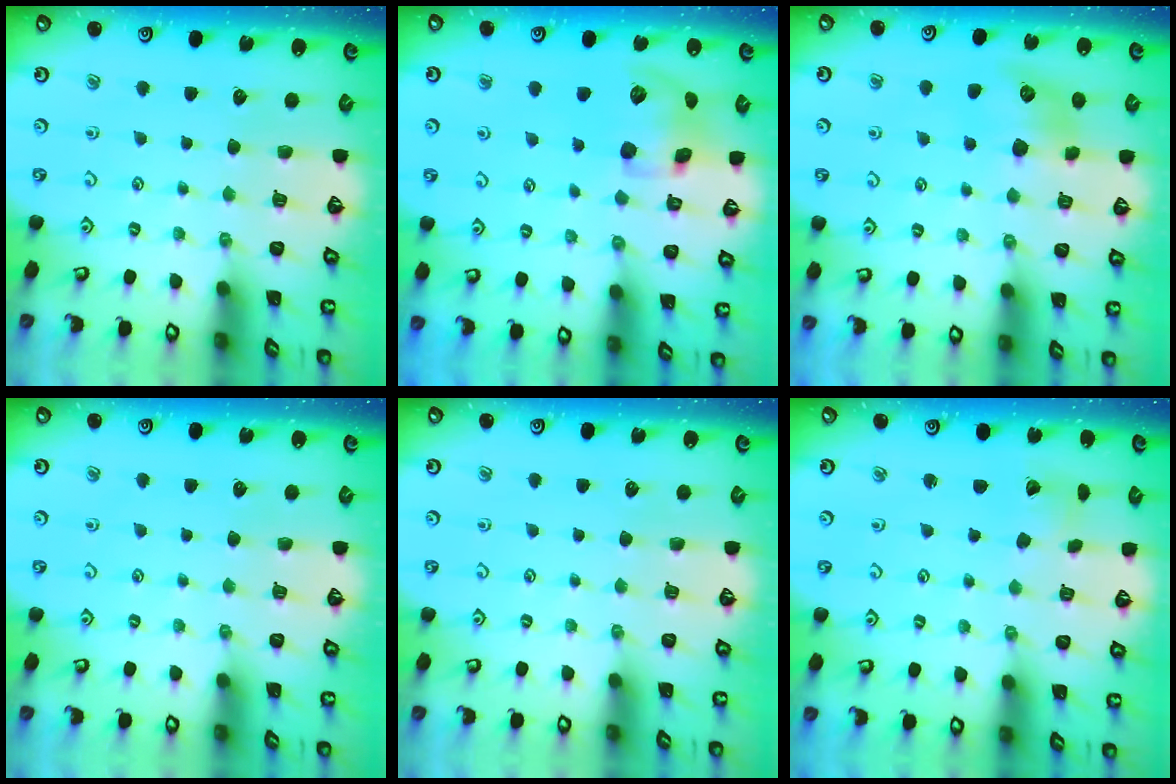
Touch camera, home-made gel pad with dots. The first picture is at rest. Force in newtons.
{"total": 13.1, "press": 12.9, "slide": 2.2}
{"total": 9.5, "press": 9.5, "slide": 0.4}
{"total": 0.0}
{"total": 0.0}
{"total": 2.6, "press": 2.6, "slide": 0.3}